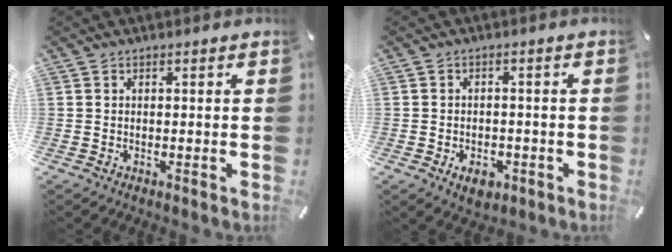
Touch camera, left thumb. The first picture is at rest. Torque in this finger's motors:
{"motor_torque": [0.04, 0.10, -0.01, 0.05, 0.00]}